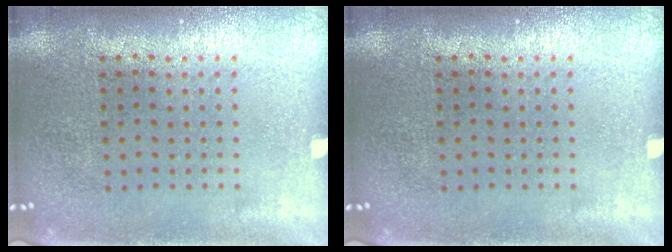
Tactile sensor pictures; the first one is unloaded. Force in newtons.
{"total": 0.0}